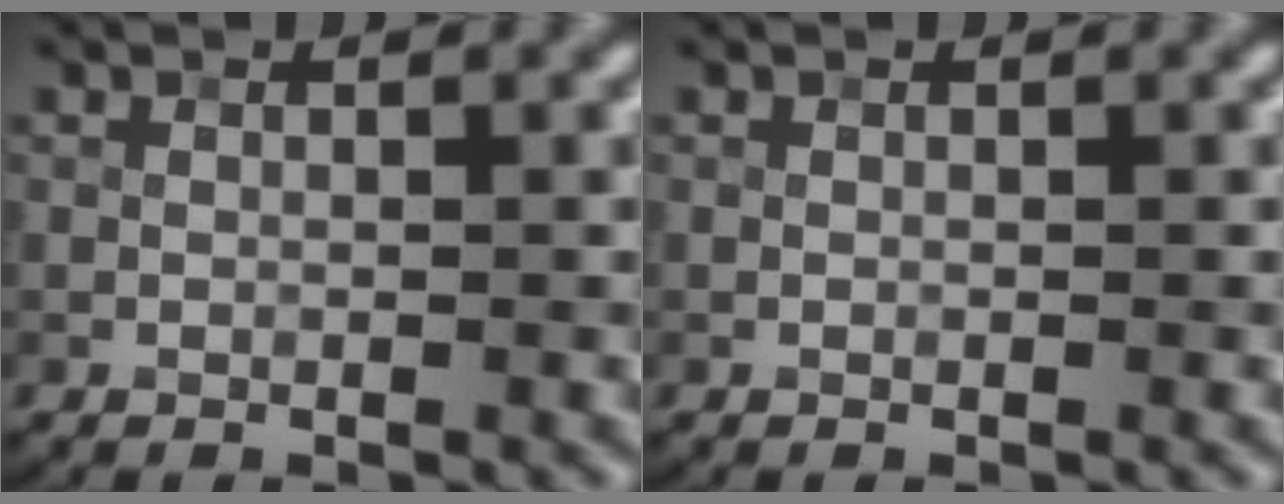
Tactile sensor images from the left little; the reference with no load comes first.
{"total": 0.0}